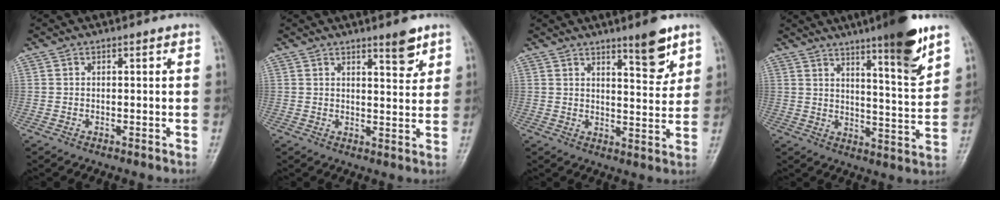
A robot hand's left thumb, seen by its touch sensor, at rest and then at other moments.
{"total": 5.0, "force": [3.4, 1.4, 3.5], "torque": [-0.037, -0.024, 0.048]}
{"total": 7.5, "force": [5.0, 1.9, 5.3], "torque": [-0.061, -0.037, 0.072]}
{"total": 13.4, "force": [8.7, 1.5, 10.1], "torque": [-0.134, -0.055, 0.130]}